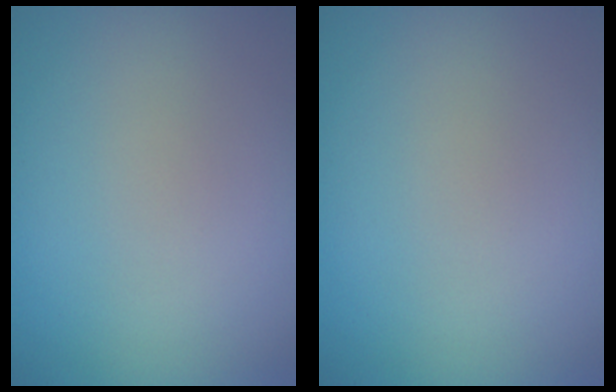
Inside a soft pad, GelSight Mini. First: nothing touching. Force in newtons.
{"total": 0.0}